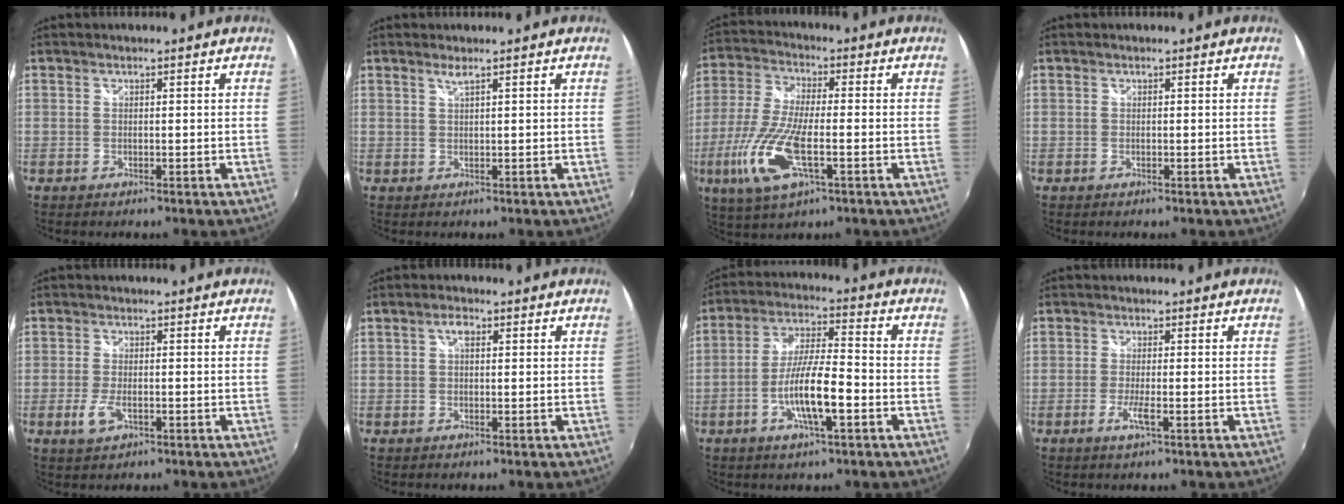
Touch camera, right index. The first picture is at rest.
{"total": 1.2, "force": [0.9, -0.3, 0.8], "torque": [-0.013, 0.001, 0.016]}
{"total": 14.3, "force": [-4.9, 4.6, 12.7], "torque": [-0.282, -0.018, -0.097]}
{"total": 0.0}
{"total": 3.9, "force": [-1.6, 1.8, 3.1], "torque": [-0.072, -0.007, -0.030]}
{"total": 2.0, "force": [0.6, 1.0, 1.6], "torque": [-0.028, 0.008, 0.008]}
{"total": 10.7, "force": [-3.9, 1.9, 9.8], "torque": [-0.192, -0.002, -0.071]}
{"total": 2.8, "force": [-1.3, 0.0, 2.5], "torque": [-0.055, -0.007, -0.026]}